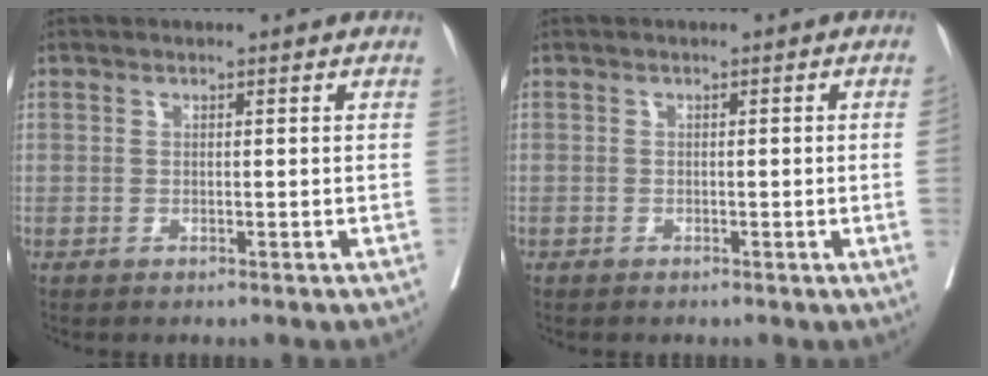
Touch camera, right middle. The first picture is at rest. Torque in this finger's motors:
{"motor_torque": [0.24, -0.18, -0.97, -0.21]}